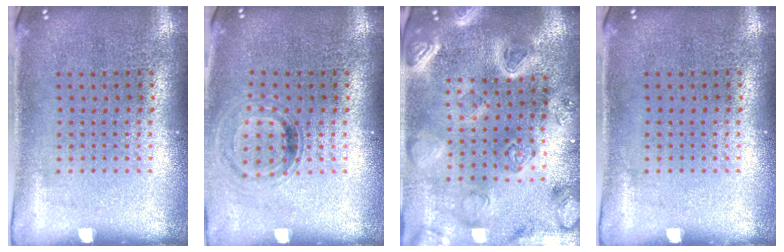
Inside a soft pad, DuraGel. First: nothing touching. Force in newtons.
{"total": 0.8, "press": 0.8, "slide": 0.2}
{"total": 4.3, "press": 3.8, "slide": 1.9}
{"total": 0.0}